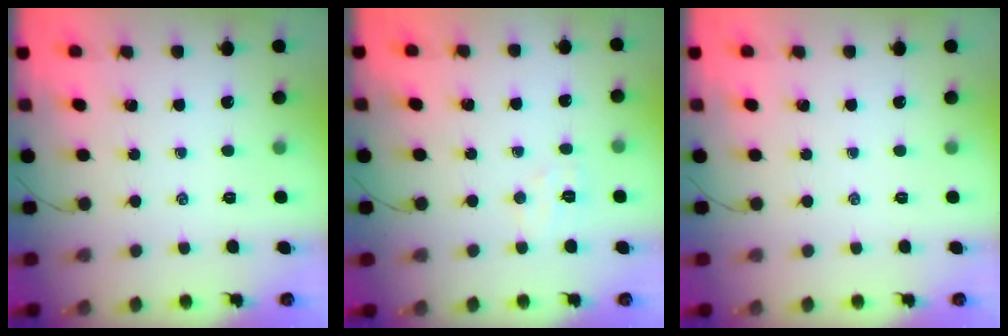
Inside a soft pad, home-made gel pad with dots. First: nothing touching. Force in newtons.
{"total": 4.5, "press": 4.4, "slide": 1.0}
{"total": 0.0}